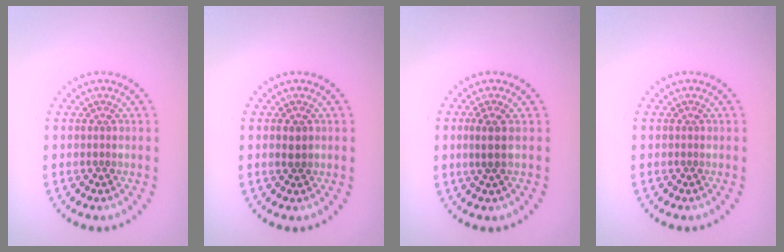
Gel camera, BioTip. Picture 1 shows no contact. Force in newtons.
{"total": 1.3, "press": 1.3, "slide": 0.3}
{"total": 1.9, "press": 1.4, "slide": 1.2}
{"total": 0.0}